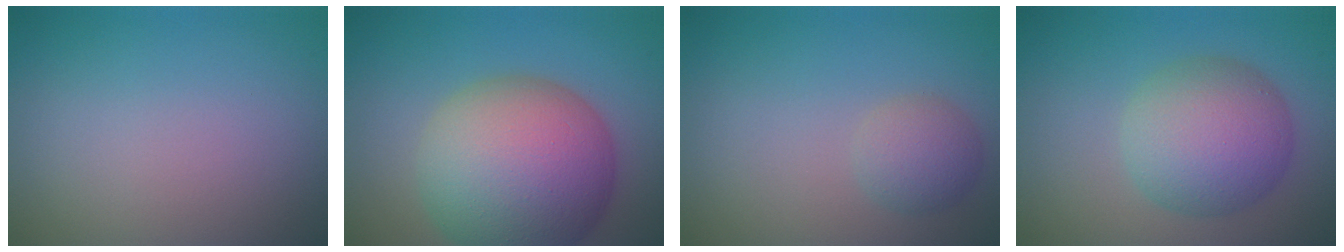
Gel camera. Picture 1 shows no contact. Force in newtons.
{"total": 12.7, "press": 12.7, "slide": 0.6}
{"total": 2.2, "press": 2.2, "slide": 0.1}
{"total": 6.7, "press": 6.7, "slide": 0.2}